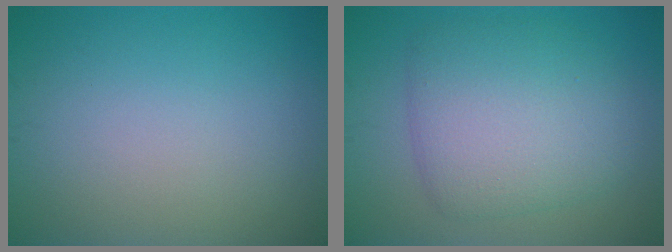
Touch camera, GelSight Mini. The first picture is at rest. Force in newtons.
{"total": 6.4, "press": 6.3, "slide": 0.4}